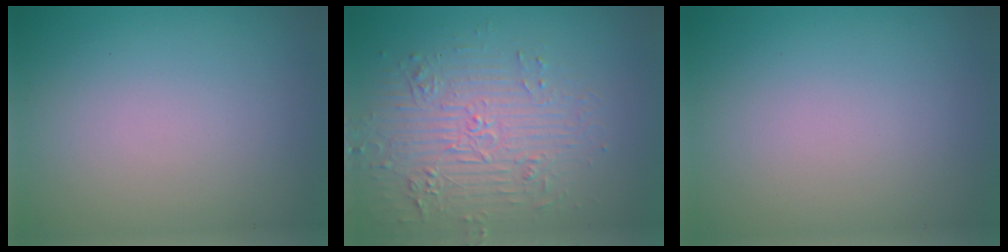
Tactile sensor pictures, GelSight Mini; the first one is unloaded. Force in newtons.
{"total": 4.3, "press": 3.9, "slide": 1.7}
{"total": 0.0}